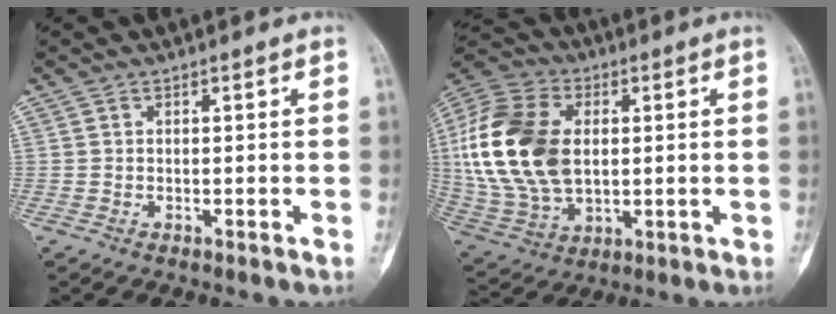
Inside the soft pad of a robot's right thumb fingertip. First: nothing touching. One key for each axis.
{"total": 21.6, "fx": 2.1, "fy": 14.2, "fz": 16.1, "tx": -0.325, "ty": -0.001, "tz": 0.046}